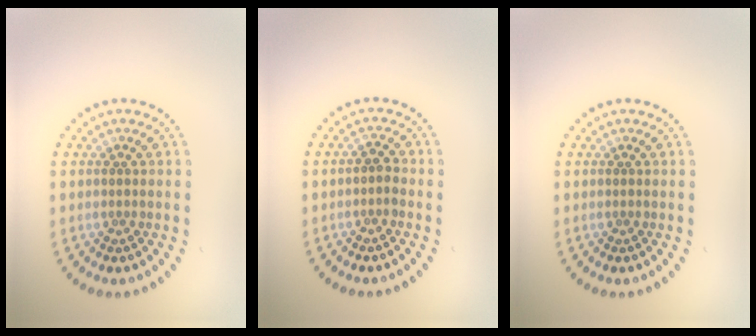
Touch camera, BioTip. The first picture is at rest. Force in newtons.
{"total": 1.1, "press": 1.1, "slide": 0.4}
{"total": 0.0}